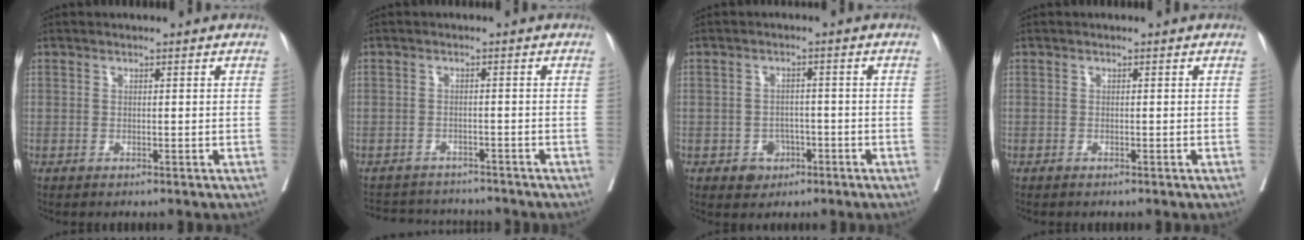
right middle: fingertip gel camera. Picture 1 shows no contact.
{"total": 7.3, "force": [-7.0, 2.2, 0.6], "torque": [-0.004, 0.010, -0.096]}
{"total": 3.6, "force": [-1.8, 2.8, 1.3], "torque": [-0.010, 0.008, -0.021]}
{"total": 0.6, "force": [-0.4, 0.1, 0.4], "torque": [-0.010, -0.002, -0.007]}